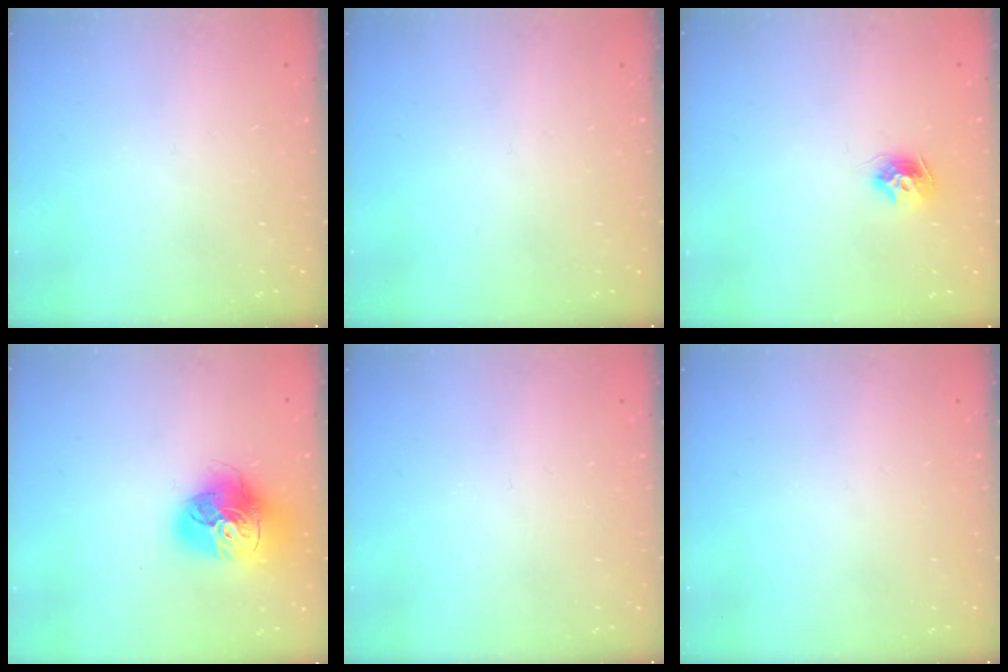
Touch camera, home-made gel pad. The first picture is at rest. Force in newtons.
{"total": 0.0}
{"total": 8.7, "press": 8.7, "slide": 0.4}
{"total": 16.7, "press": 16.6, "slide": 1.9}
{"total": 0.0}
{"total": 0.0}